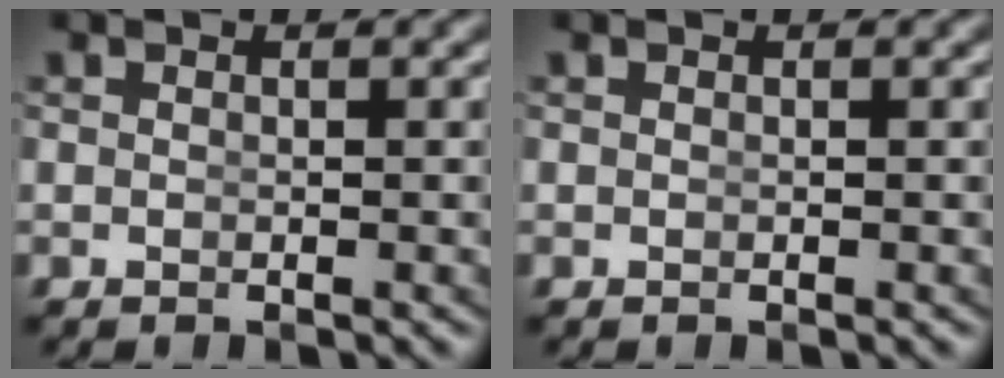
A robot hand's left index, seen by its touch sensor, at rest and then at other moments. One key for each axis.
{"total": 0.0}